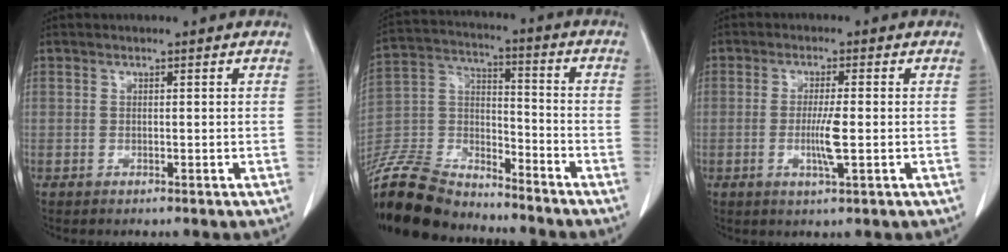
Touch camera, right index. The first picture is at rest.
{"total": 19.6, "force": [-17.9, 5.5, 5.9], "torque": [-0.146, 0.005, -0.316]}
{"total": 4.4, "force": [-0.8, 0.0, 4.4], "torque": [-0.084, -0.008, -0.016]}